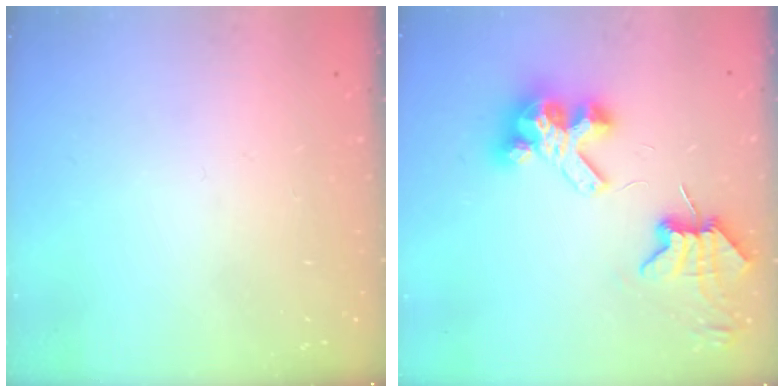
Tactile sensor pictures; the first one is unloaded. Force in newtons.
{"total": 8.8, "press": 8.7, "slide": 0.9}